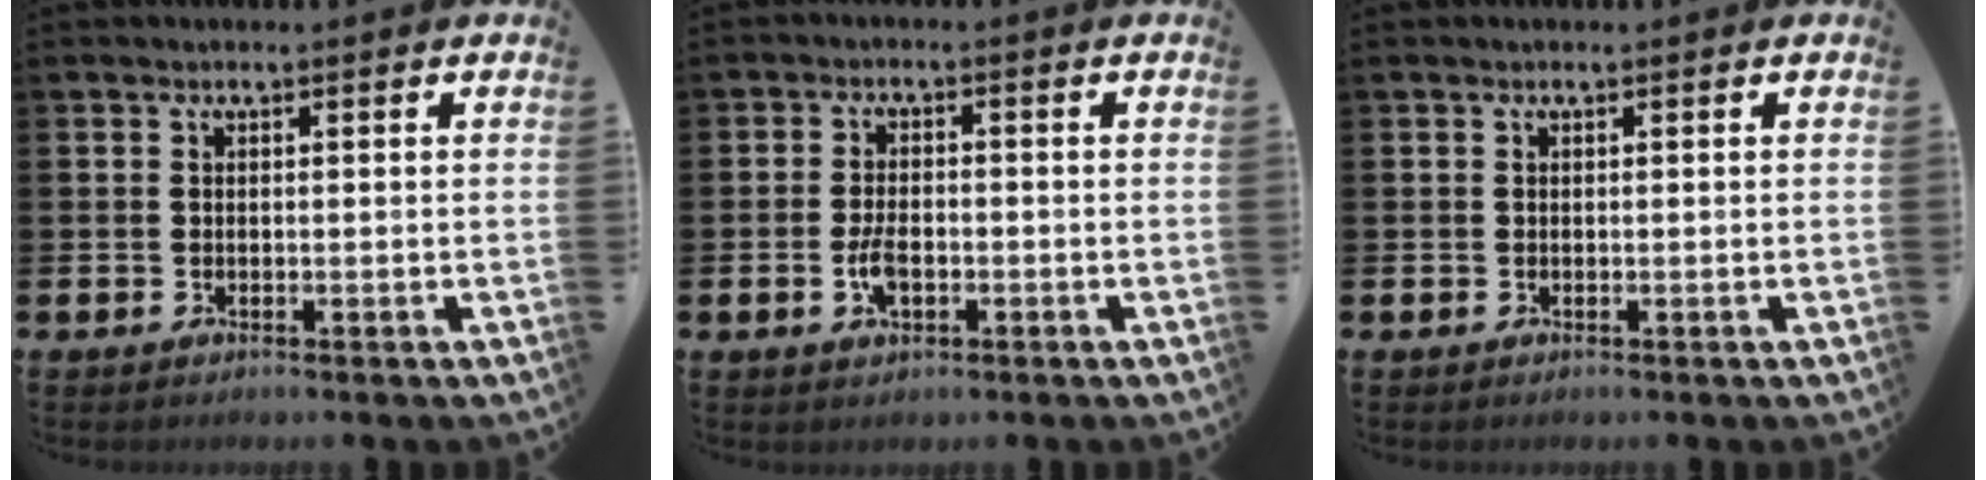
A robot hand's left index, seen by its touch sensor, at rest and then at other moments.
{"total": 3.6, "force": [-1.0, 1.9, 2.9], "torque": [-0.053, 0.005, -0.016]}
{"total": 0.0}